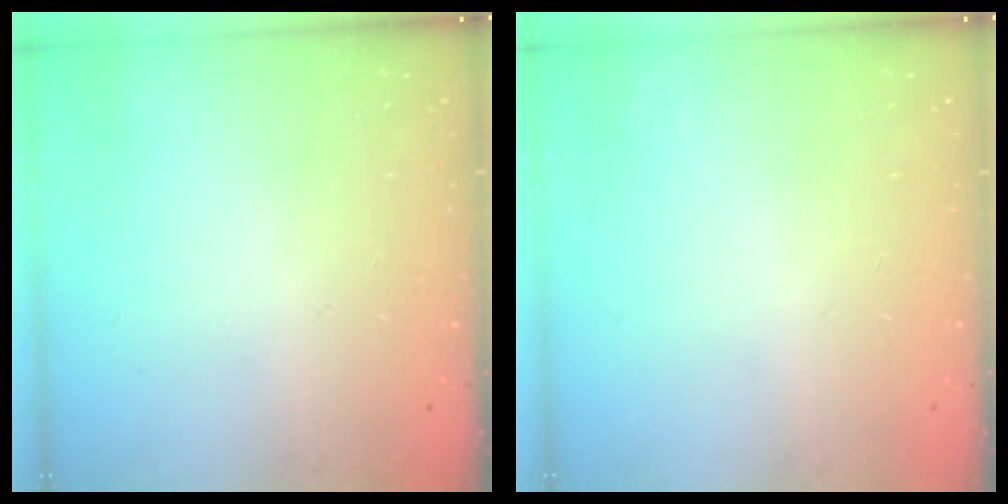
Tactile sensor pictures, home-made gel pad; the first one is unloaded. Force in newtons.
{"total": 0.0}